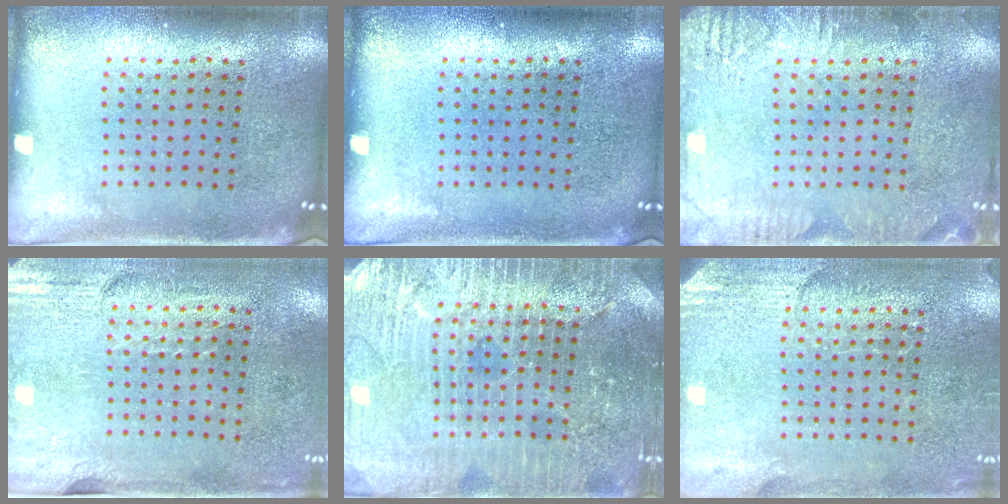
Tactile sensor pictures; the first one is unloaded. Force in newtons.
{"total": 0.0}
{"total": 2.6, "press": 2.5, "slide": 0.4}
{"total": 2.9, "press": 2.5, "slide": 1.5}
{"total": 4.3, "press": 4.1, "slide": 1.4}
{"total": 2.6, "press": 2.3, "slide": 1.2}